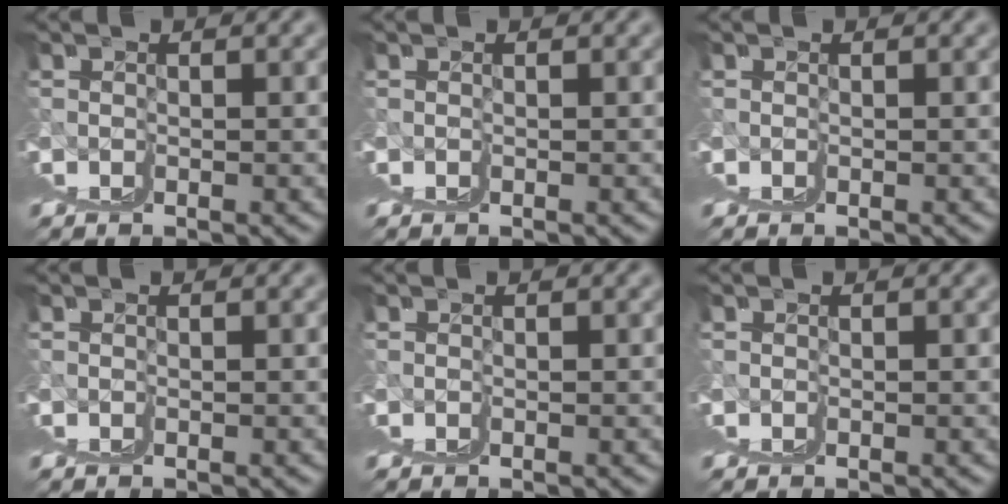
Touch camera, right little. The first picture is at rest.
{"total": 0.0}
{"total": 0.0}
{"total": 0.0}
{"total": 0.0}
{"total": 0.0}